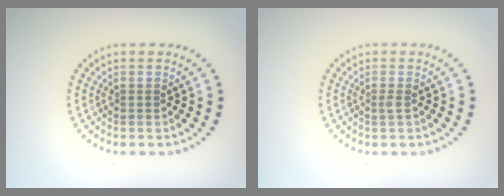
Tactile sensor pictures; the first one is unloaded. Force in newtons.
{"total": 0.6, "press": 0.3, "slide": 0.4}